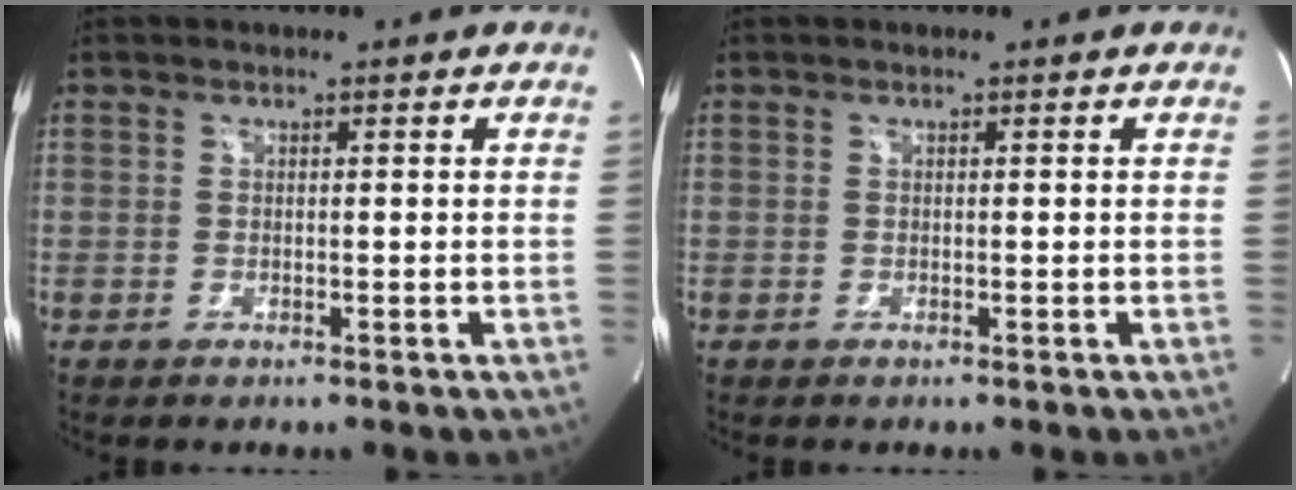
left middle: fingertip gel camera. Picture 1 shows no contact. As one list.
[{"total": 0.0}]